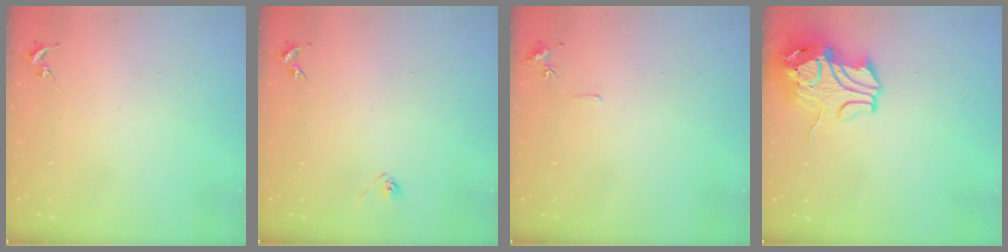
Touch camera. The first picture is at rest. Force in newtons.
{"total": 2.9, "press": 2.6, "slide": 1.4}
{"total": 5.6, "press": 5.6, "slide": 0.7}
{"total": 12.8, "press": 12.7, "slide": 1.8}